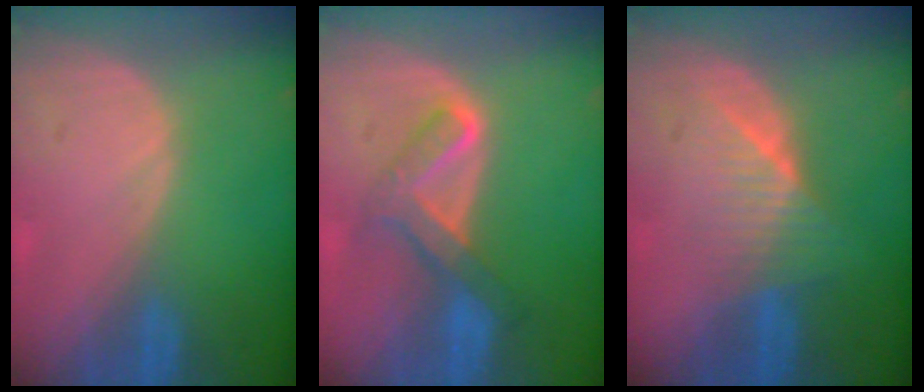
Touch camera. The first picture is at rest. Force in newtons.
{"total": 5.7, "press": 5.6, "slide": 1.2}
{"total": 6.1, "press": 5.7, "slide": 2.1}